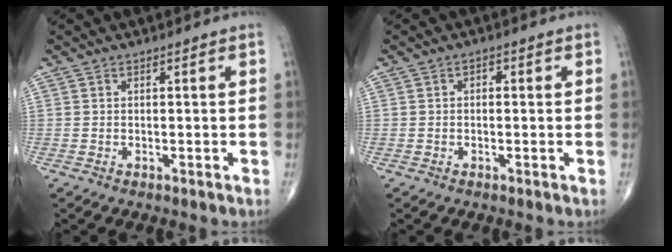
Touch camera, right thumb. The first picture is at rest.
{"total": 1.2, "force": [0.1, 0.8, 0.9], "torque": [-0.006, 0.008, -0.003]}